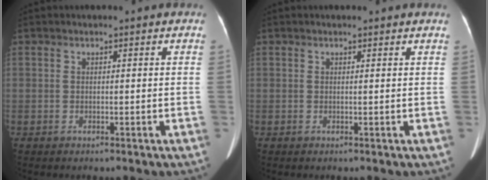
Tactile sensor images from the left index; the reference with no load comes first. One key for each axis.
{"total": 1.3, "fx": 1.2, "fy": 0.0, "fz": 0.4, "tx": -0.010, "ty": -0.007, "tz": 0.009}